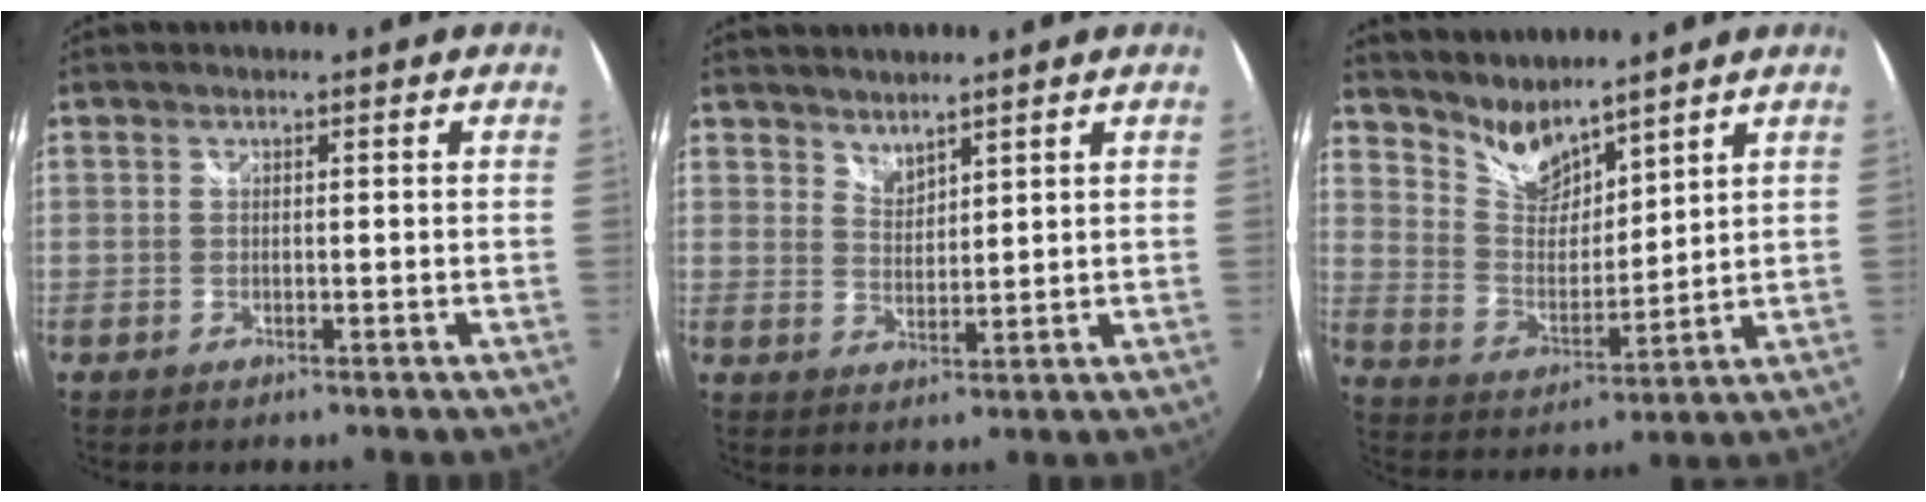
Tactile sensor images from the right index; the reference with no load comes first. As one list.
[{"total": 3.2, "force": [3.0, 0.9, 0.6], "torque": [-0.005, 0.000, 0.053]}, {"total": 8.5, "force": [7.6, 2.3, 2.9], "torque": [-0.052, -0.010, 0.155]}]